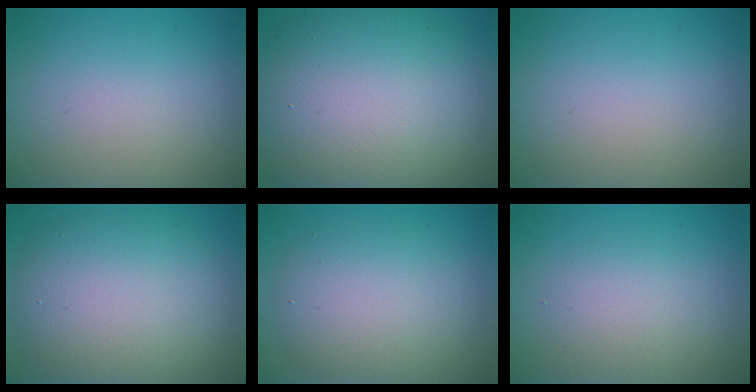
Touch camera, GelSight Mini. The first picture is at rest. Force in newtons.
{"total": 15.0, "press": 15.0, "slide": 0.4}
{"total": 0.0}
{"total": 10.4, "press": 10.4, "slide": 0.2}
{"total": 5.5, "press": 5.5, "slide": 0.2}
{"total": 2.4, "press": 2.4, "slide": 0.0}